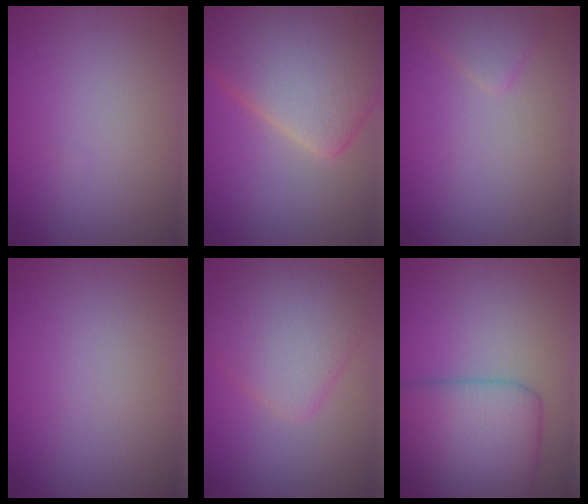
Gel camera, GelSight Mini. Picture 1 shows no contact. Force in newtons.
{"total": 12.3, "press": 12.3, "slide": 0.9}
{"total": 1.7, "press": 1.7, "slide": 0.2}
{"total": 0.0}
{"total": 5.2, "press": 5.2, "slide": 0.3}
{"total": 8.3, "press": 8.3, "slide": 0.2}